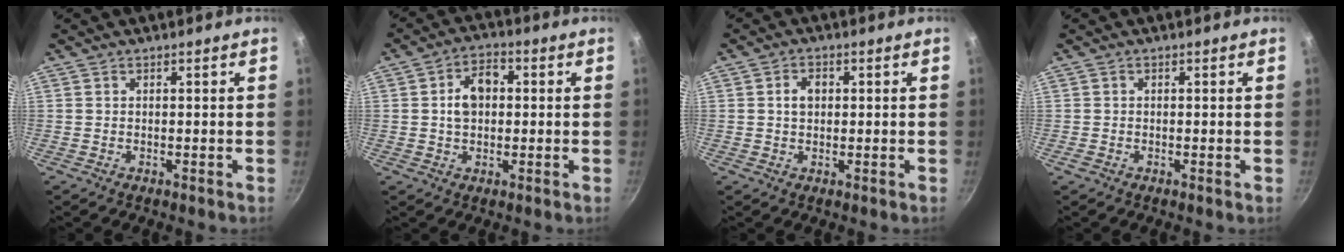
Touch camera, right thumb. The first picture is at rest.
{"total": 6.8, "force": [0.6, 4.8, 4.8], "torque": [-0.053, 0.016, 0.004]}
{"total": 3.1, "force": [0.4, 2.3, 2.0], "torque": [-0.021, 0.005, 0.007]}
{"total": 0.6, "force": [-0.3, 0.3, 0.3], "torque": [-0.005, 0.000, -0.009]}